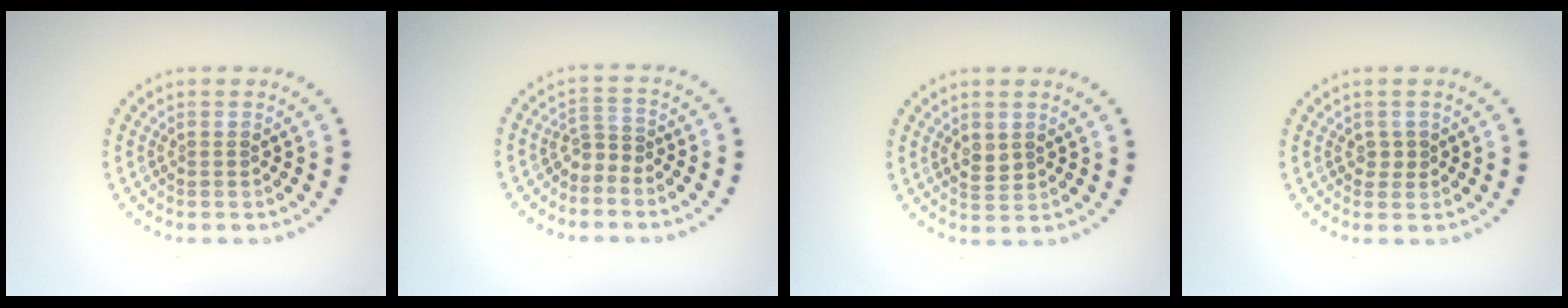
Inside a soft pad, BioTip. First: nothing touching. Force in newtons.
{"total": 1.7, "press": 1.1, "slide": 1.3}
{"total": 1.5, "press": 1.5, "slide": 0.3}
{"total": 1.0, "press": 0.9, "slide": 0.5}